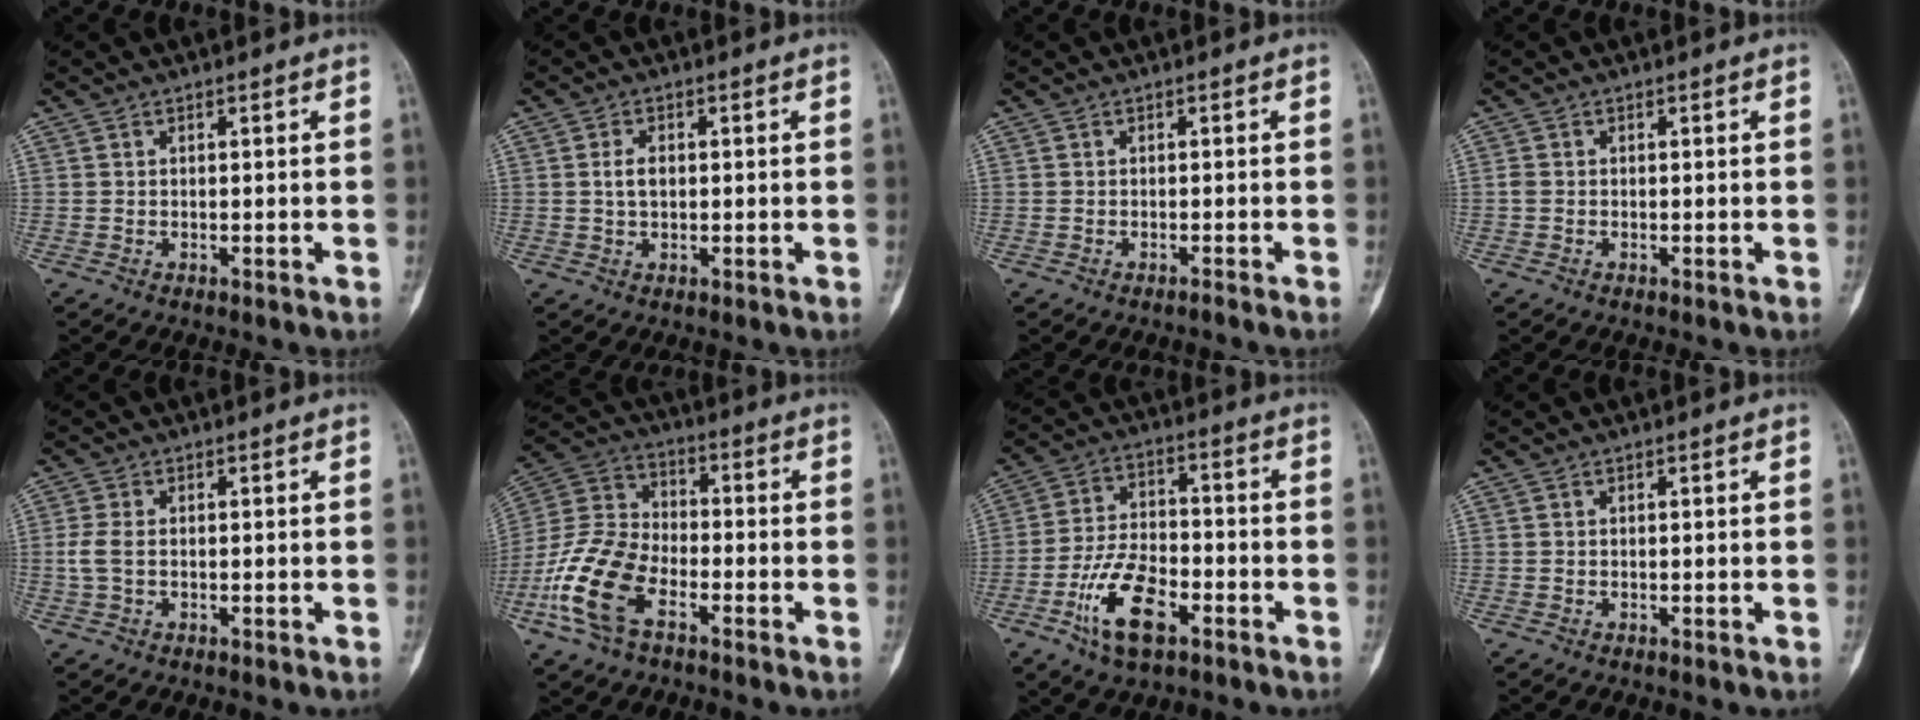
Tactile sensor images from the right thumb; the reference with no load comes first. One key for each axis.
{"total": 3.1, "fx": 0.3, "fy": 1.9, "fz": 2.4, "tx": -0.044, "ty": 0.004, "tz": 0.006}
{"total": 0.5, "fx": -0.5, "fy": -0.2, "fz": 0.2, "tx": -0.008, "ty": 0.005, "tz": -0.010}
{"total": 0.9, "fx": -0.1, "fy": 0.7, "fz": 0.6, "tx": -0.014, "ty": 0.000, "tz": -0.003}
{"total": 3.1, "fx": -0.2, "fy": 1.7, "fz": 2.5, "tx": -0.073, "ty": 0.004, "tz": -0.006}
{"total": 14.9, "fx": -6.6, "fy": 8.3, "fz": 10.5, "tx": -0.226, "ty": 0.029, "tz": -0.134}
{"total": 12.5, "fx": -5.8, "fy": 6.2, "fz": 9.2, "tx": -0.169, "ty": 0.026, "tz": -0.103}
{"total": 0.0}